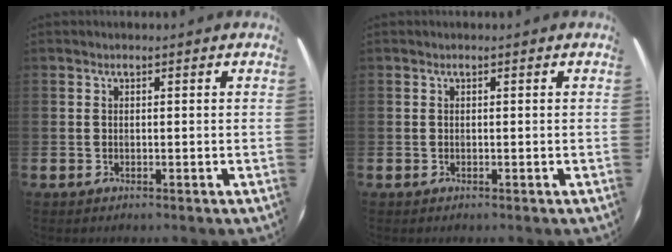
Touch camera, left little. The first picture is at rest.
{"total": 0.0}